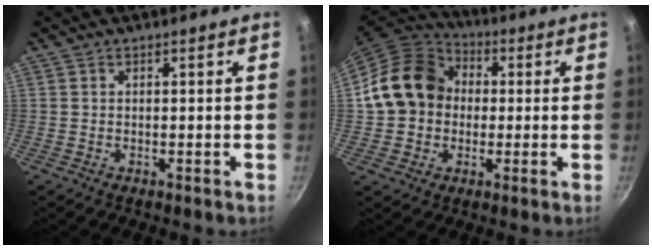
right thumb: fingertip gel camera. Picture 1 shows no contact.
{"total": 15.7, "force": [1.4, 13.2, 8.3], "torque": [-0.122, 0.032, 0.014]}